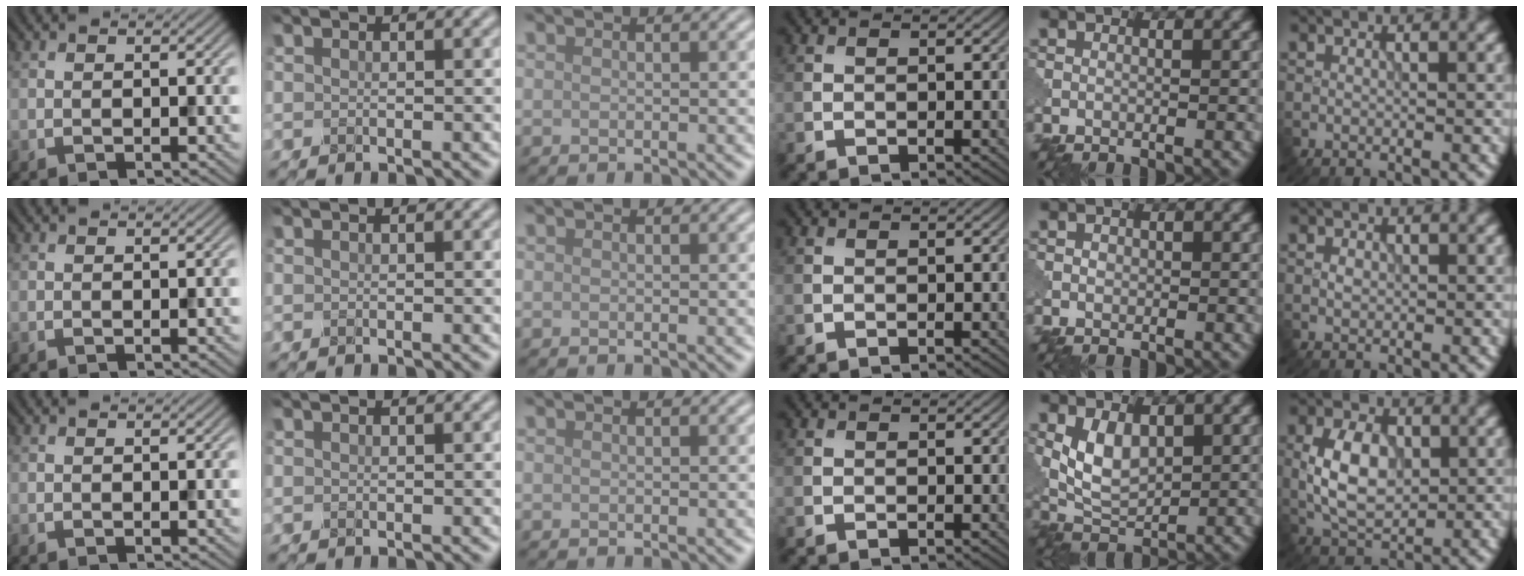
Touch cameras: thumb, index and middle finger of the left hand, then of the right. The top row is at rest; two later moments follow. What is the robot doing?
{"motion": "close", "object": "eyeshadow palette"}